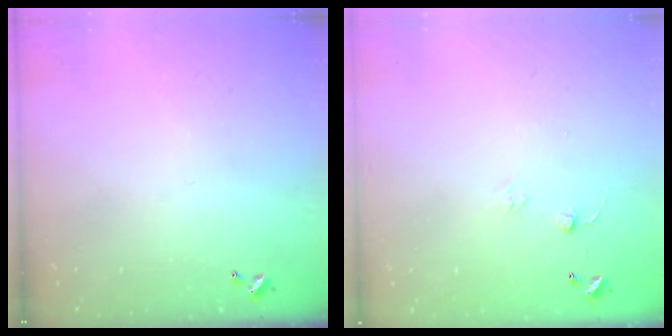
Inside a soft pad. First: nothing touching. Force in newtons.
{"total": 6.2, "press": 6.2, "slide": 0.6}